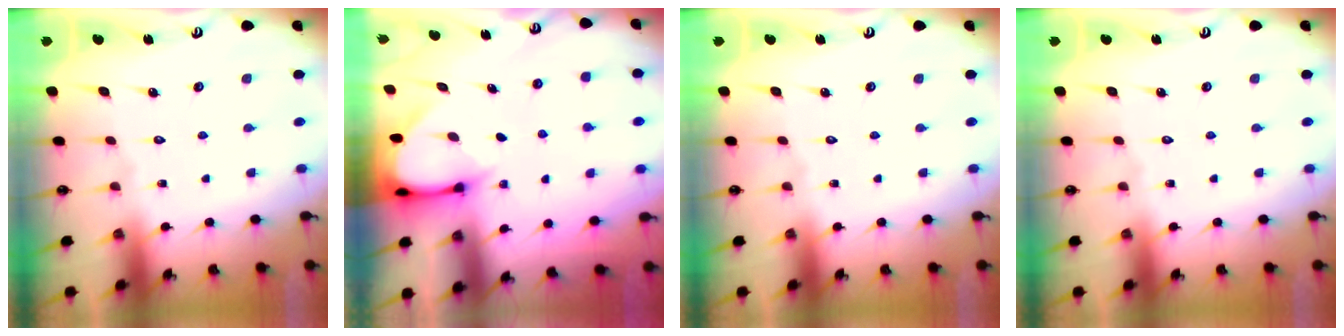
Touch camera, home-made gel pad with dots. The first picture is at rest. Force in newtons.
{"total": 3.5, "press": 3.5, "slide": 0.2}
{"total": 0.0}
{"total": 0.0}